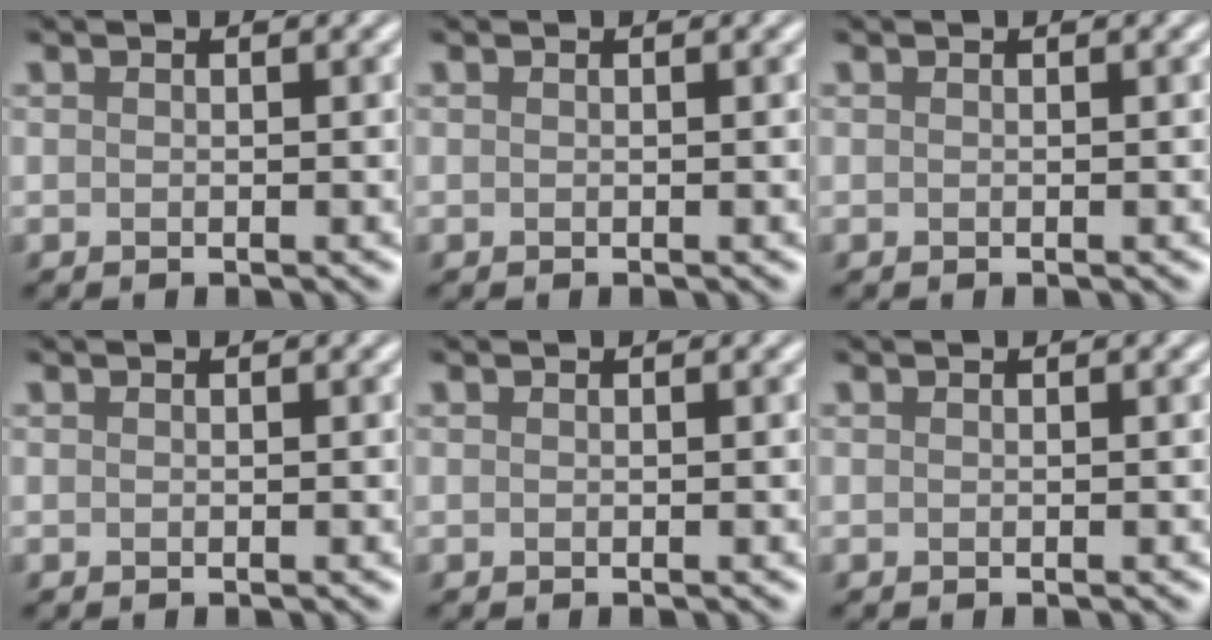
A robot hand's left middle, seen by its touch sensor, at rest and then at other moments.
{"total": 0.0}
{"total": 0.0}
{"total": 0.0}
{"total": 0.0}
{"total": 0.0}